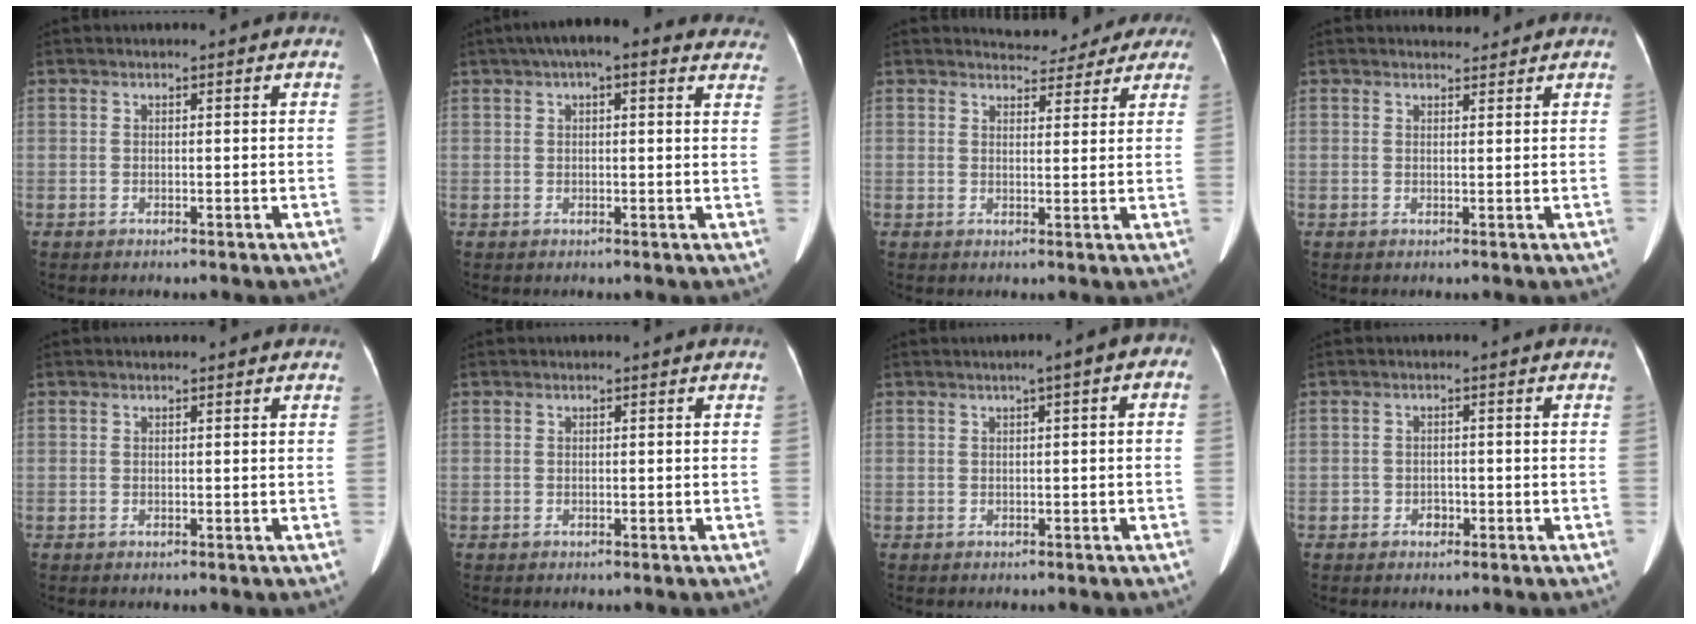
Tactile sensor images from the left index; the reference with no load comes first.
{"total": 12.1, "force": [8.9, 3.5, 7.4], "torque": [-0.093, 0.042, 0.101]}
{"total": 7.3, "force": [6.7, 2.9, 0.8], "torque": [0.005, 0.011, 0.064]}
{"total": 1.7, "force": [1.6, 0.6, -0.1], "torque": [0.001, 0.001, 0.023]}
{"total": 1.6, "force": [1.3, 0.5, 0.7], "torque": [-0.009, 0.018, 0.011]}
{"total": 0.0}
{"total": 3.9, "force": [0.9, 0.9, 3.7], "torque": [-0.043, 0.021, 0.004]}
{"total": 1.5, "force": [-1.1, 1.1, 0.3], "torque": [-0.005, 0.000, -0.016]}